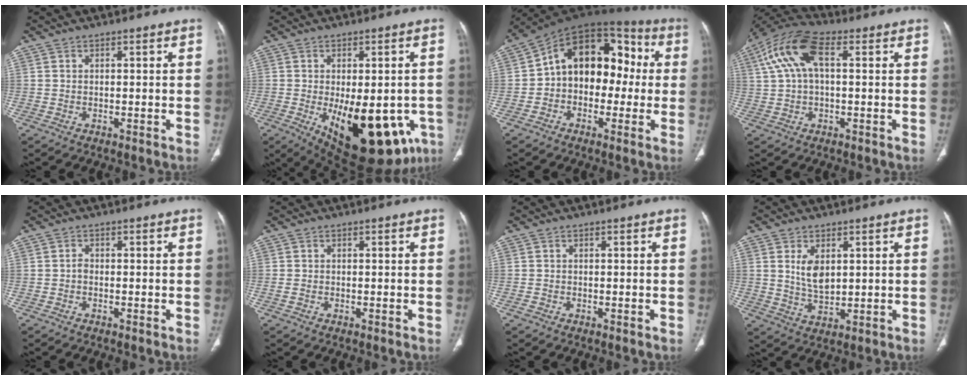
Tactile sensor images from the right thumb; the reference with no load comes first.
{"total": 22.7, "force": [-7.5, 11.1, 18.3], "torque": [-0.200, -0.016, -0.077]}
{"total": 16.7, "force": [0.2, 11.5, 12.1], "torque": [-0.129, 0.058, -0.011]}
{"total": 12.1, "force": [3.0, 6.0, 10.0], "torque": [-0.210, 0.037, 0.051]}
{"total": 1.0, "force": [-0.3, 0.7, 0.6], "torque": [-0.007, 0.003, -0.010]}
{"total": 0.9, "force": [-0.3, 0.5, 0.7], "torque": [-0.023, 0.001, -0.005]}
{"total": 0.5, "force": [-0.3, 0.3, 0.2], "torque": [-0.010, -0.001, -0.008]}
{"total": 5.7, "force": [1.6, 3.2, 4.4], "torque": [-0.070, -0.014, 0.039]}